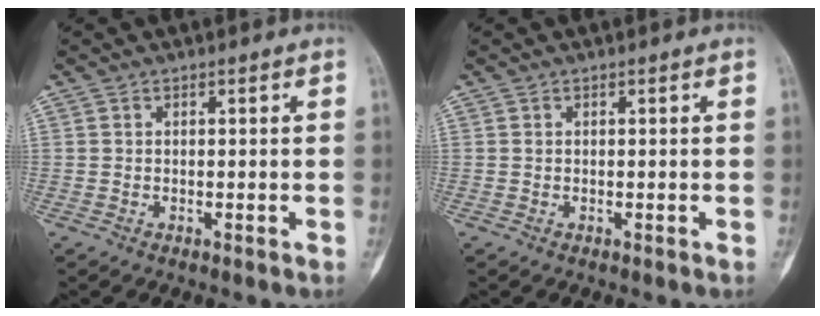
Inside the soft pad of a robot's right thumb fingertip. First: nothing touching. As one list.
[{"total": 0.0}]